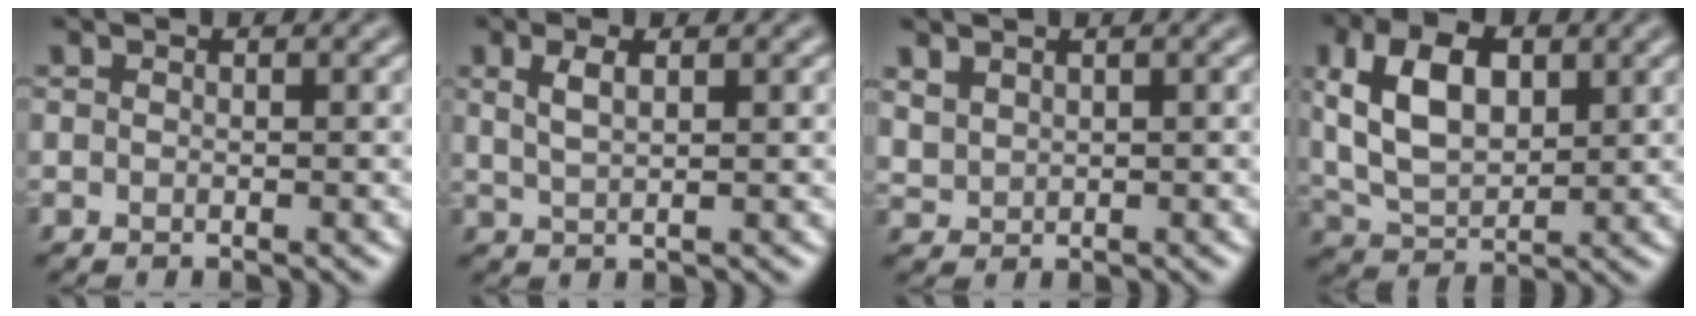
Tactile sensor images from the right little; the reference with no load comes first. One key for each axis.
{"total": 2.2, "fx": 0.9, "fy": 0.7, "fz": 1.9, "tx": -0.035, "ty": 0.002, "tz": 0.017}
{"total": 1.3, "fx": 1.1, "fy": 0.6, "fz": 0.3, "tx": -0.011, "ty": 0.001, "tz": 0.029}
{"total": 8.0, "fx": 2.1, "fy": 4.8, "fz": 6.1, "tx": -0.129, "ty": 0.011, "tz": 0.037}